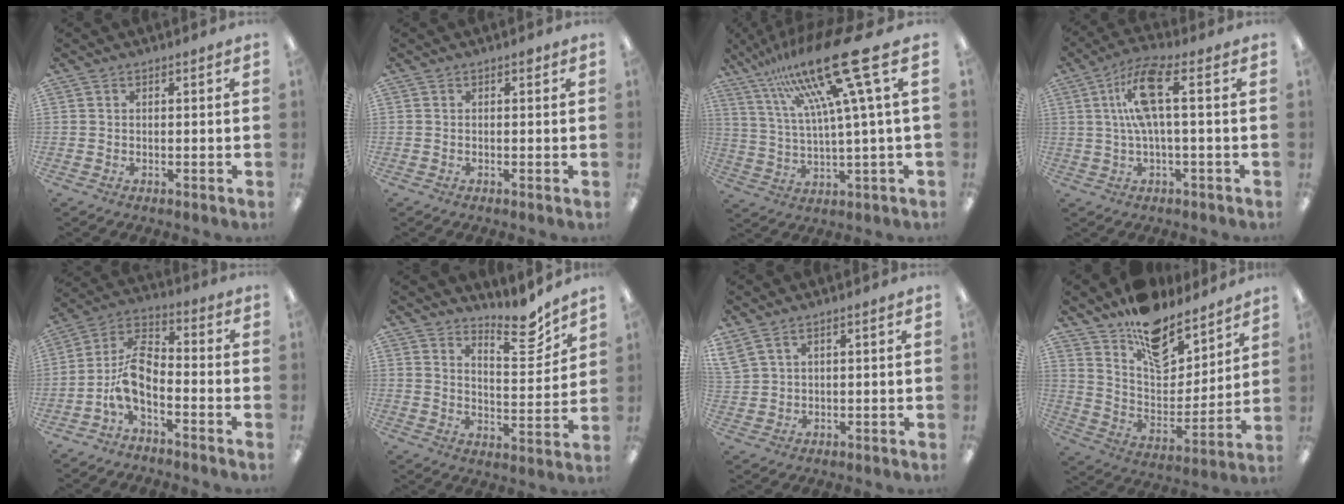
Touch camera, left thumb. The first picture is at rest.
{"total": 1.1, "force": [0.2, 0.4, 1.0], "torque": [-0.021, 0.003, 0.002]}
{"total": 23.1, "force": [12.4, 3.5, 19.2], "torque": [-0.354, -0.072, 0.189]}
{"total": 12.1, "force": [2.5, 3.5, 11.3], "torque": [-0.221, 0.006, 0.041]}
{"total": 10.7, "force": [-3.1, 5.6, 8.5], "torque": [-0.186, -0.003, -0.058]}
{"total": 10.4, "force": [8.6, 2.5, 5.3], "torque": [-0.064, -0.066, 0.143]}
{"total": 3.8, "force": [2.1, 1.9, 2.6], "torque": [-0.052, -0.001, 0.041]}
{"total": 14.9, "force": [11.5, 7.4, 5.9], "torque": [-0.091, -0.093, 0.205]}